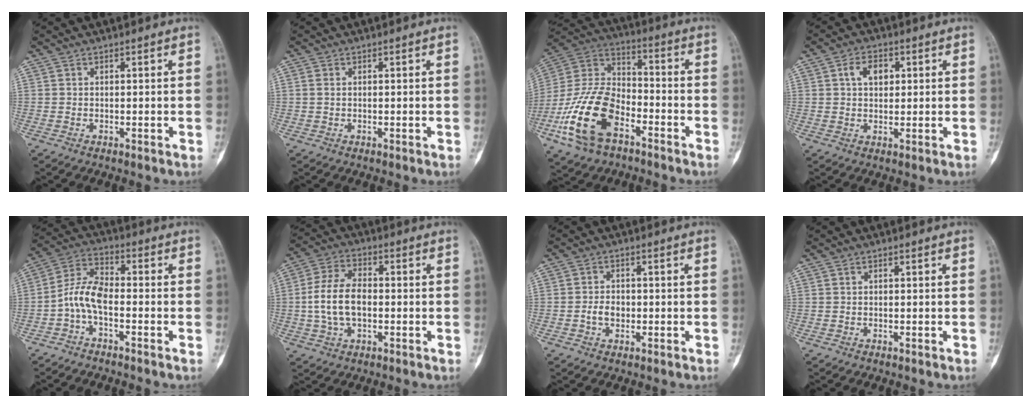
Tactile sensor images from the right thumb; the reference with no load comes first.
{"total": 0.9, "force": [0.2, 0.7, 0.6], "torque": [-0.017, 0.000, 0.006]}
{"total": 19.2, "force": [-8.6, 10.8, 13.4], "torque": [-0.266, 0.052, -0.165]}
{"total": 5.1, "force": [1.4, 3.4, 3.6], "torque": [-0.052, 0.004, 0.022]}
{"total": 7.3, "force": [-2.3, 3.5, 6.0], "torque": [-0.123, 0.035, -0.054]}
{"total": 10.6, "force": [-0.8, 6.4, 8.4], "torque": [-0.161, 0.019, -0.017]}
{"total": 3.3, "force": [-0.7, 2.4, 2.1], "torque": [-0.029, 0.008, -0.014]}
{"total": 0.0}